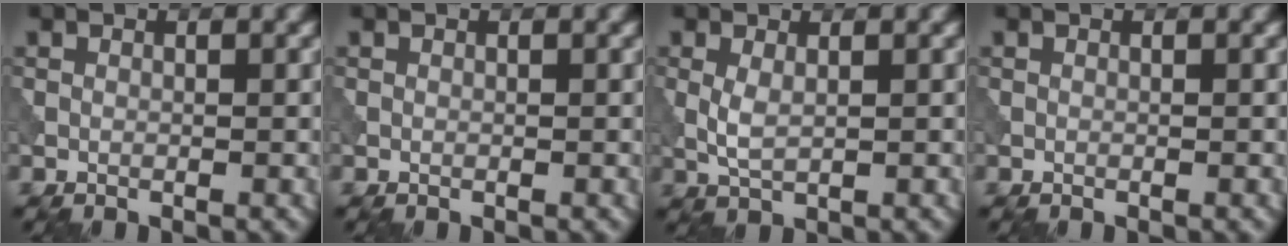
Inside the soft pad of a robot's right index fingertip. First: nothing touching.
{"total": 0.0}
{"total": 2.0, "force": [0.3, 0.8, 1.7], "torque": [-0.045, -0.001, 0.007]}
{"total": 0.0}